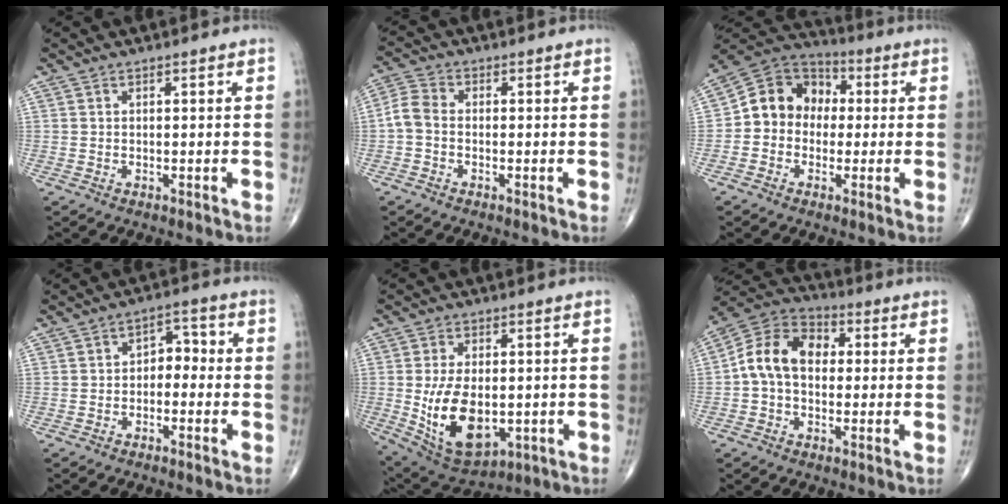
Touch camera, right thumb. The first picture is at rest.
{"total": 4.2, "force": [-0.8, 2.9, 3.0], "torque": [-0.063, 0.013, -0.030]}
{"total": 11.4, "force": [0.1, 9.7, 6.1], "torque": [-0.072, 0.039, -0.014]}
{"total": 4.4, "force": [-1.0, 3.0, 3.1], "torque": [-0.023, 0.029, -0.027]}
{"total": 14.4, "force": [-1.8, 8.1, 11.8], "torque": [-0.197, -0.010, -0.007]}
{"total": 11.7, "force": [0.5, 8.3, 8.2], "torque": [-0.134, 0.034, -0.005]}